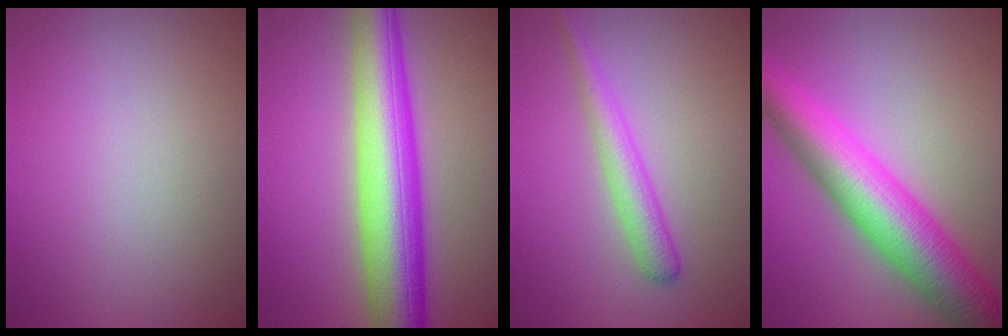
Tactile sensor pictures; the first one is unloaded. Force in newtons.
{"total": 10.0, "press": 10.0, "slide": 0.2}
{"total": 2.8, "press": 2.8, "slide": 0.0}
{"total": 9.0, "press": 9.0, "slide": 0.0}